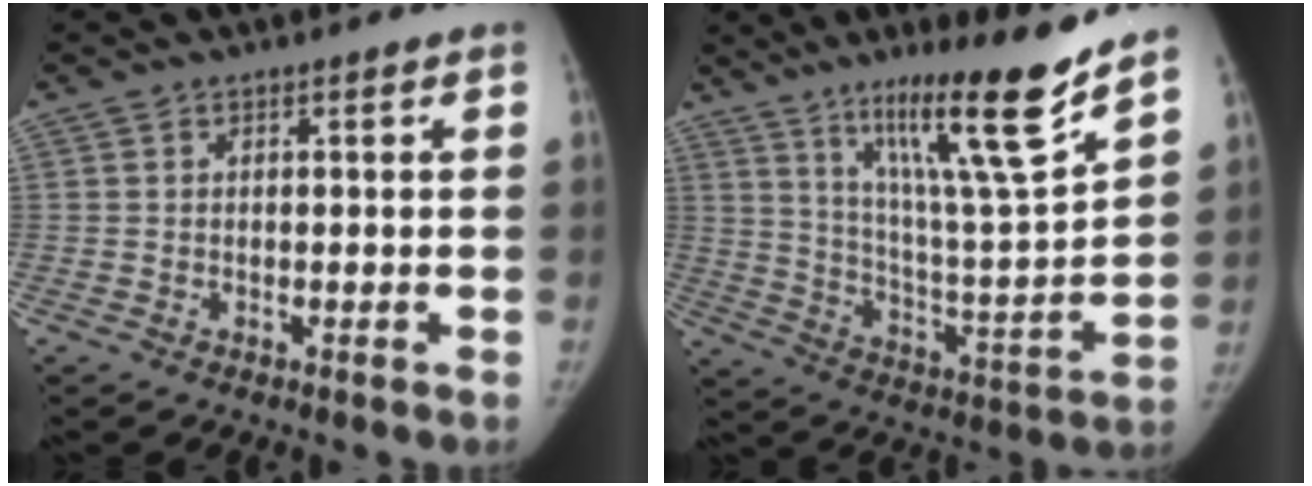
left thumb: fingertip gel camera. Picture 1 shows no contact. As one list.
[{"total": 20.3, "force": [13.7, 1.2, 14.9], "torque": [-0.216, -0.082, 0.234]}]